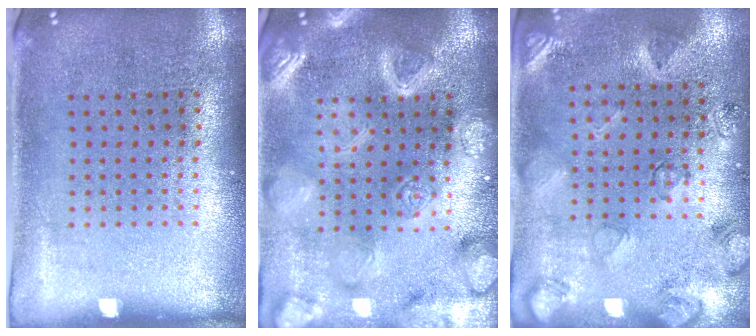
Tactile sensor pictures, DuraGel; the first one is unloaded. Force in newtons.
{"total": 5.4, "press": 5.4, "slide": 0.6}
{"total": 2.5, "press": 1.8, "slide": 1.8}